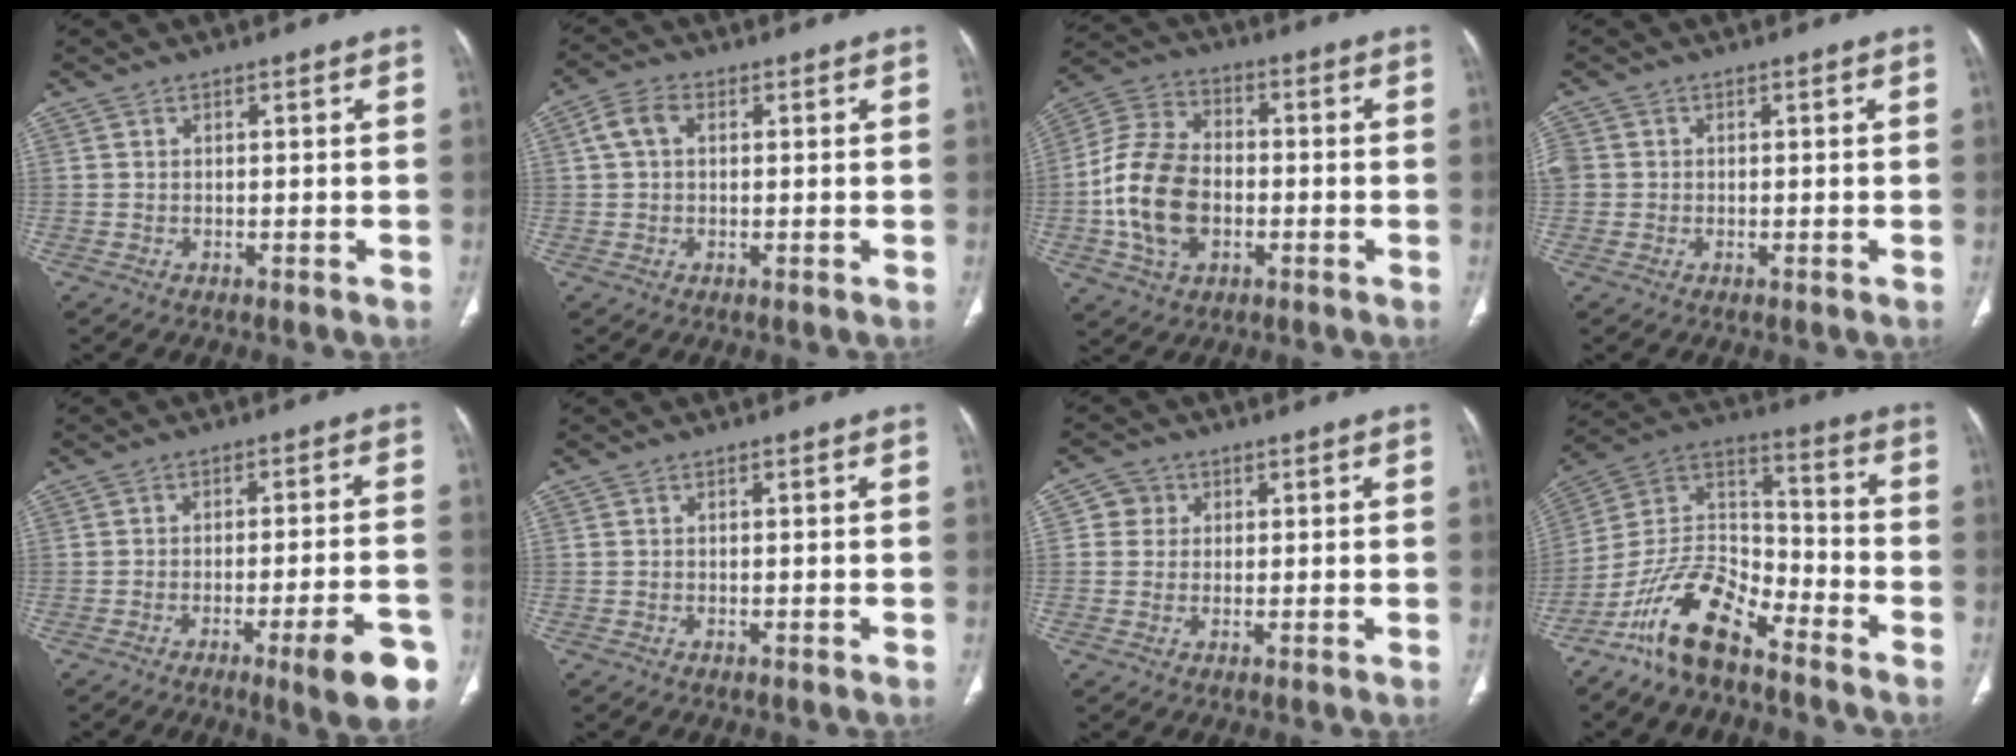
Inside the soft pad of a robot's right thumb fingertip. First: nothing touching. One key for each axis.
{"total": 4.5, "fx": 1.0, "fy": 3.0, "fz": 3.2, "tx": -0.062, "ty": 0.014, "tz": 0.016}
{"total": 14.6, "fx": -2.7, "fy": 10.0, "fz": 10.3, "tx": -0.192, "ty": 0.025, "tz": -0.052}
{"total": 3.4, "fx": 0.0, "fy": 3.2, "fz": 1.2, "tx": -0.021, "ty": 0.012, "tz": 0.003}
{"total": 11.3, "fx": -5.8, "fy": 1.7, "fz": 9.5, "tx": -0.117, "ty": 0.021, "tz": -0.074}
{"total": 0.0}
{"total": 3.3, "fx": 0.7, "fy": 3.2, "fz": 0.6, "tx": 0.013, "ty": 0.003, "tz": 0.005}
{"total": 14.5, "fx": -10.5, "fy": 5.6, "fz": 8.4, "tx": -0.139, "ty": 0.083, "tz": -0.207}